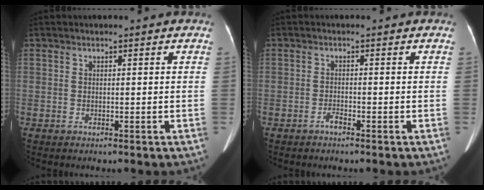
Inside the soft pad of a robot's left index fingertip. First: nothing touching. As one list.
[{"total": 1.0, "force": [-0.9, 0.1, 0.5], "torque": [-0.013, 0.000, -0.016]}]